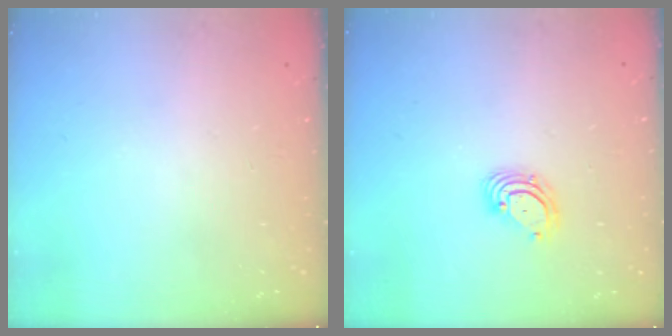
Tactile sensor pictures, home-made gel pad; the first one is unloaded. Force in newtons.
{"total": 3.7, "press": 3.7, "slide": 0.1}